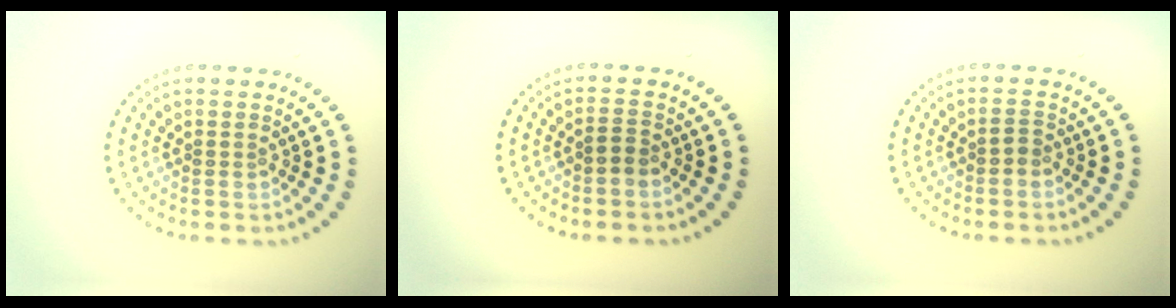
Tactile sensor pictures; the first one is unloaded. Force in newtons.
{"total": 1.2, "press": 1.0, "slide": 0.7}
{"total": 0.9, "press": 0.7, "slide": 0.5}